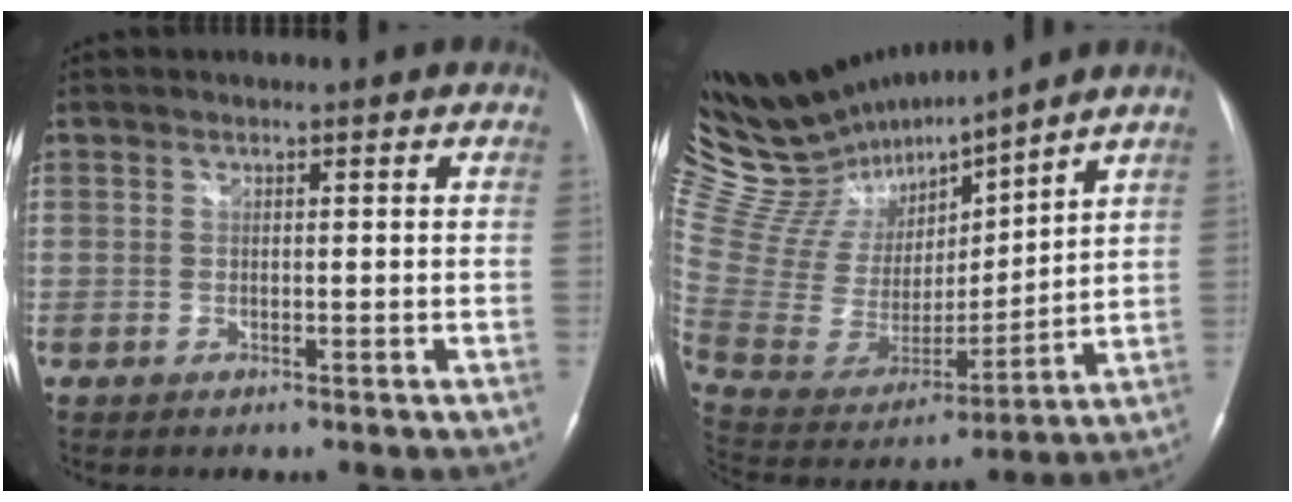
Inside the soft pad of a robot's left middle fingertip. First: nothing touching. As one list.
[{"total": 20.8, "force": [18.7, 3.6, 8.4], "torque": [-0.170, -0.003, 0.348]}]